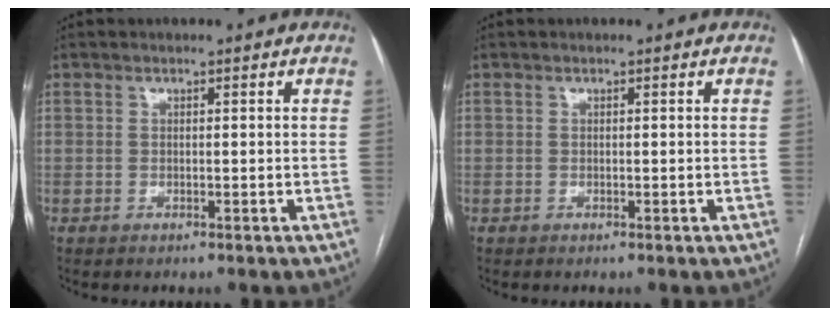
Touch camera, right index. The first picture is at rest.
{"total": 0.0}